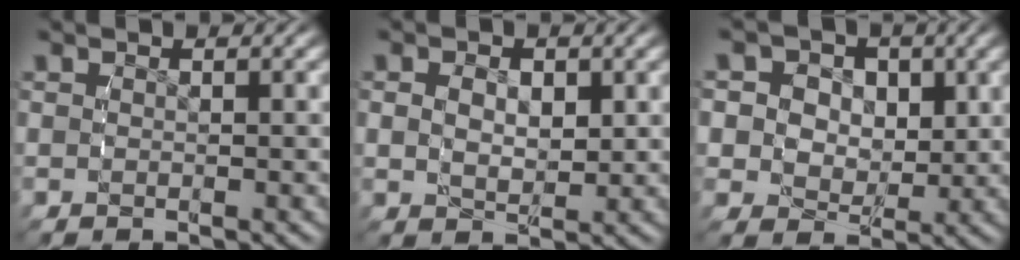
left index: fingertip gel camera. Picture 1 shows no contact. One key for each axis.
{"total": 2.8, "fx": 0.5, "fy": 1.7, "fz": 2.1, "tx": -0.036, "ty": -0.014, "tz": 0.020}
{"total": 8.5, "fx": 0.2, "fy": 7.6, "fz": 3.8, "tx": -0.091, "ty": -0.028, "tz": 0.002}